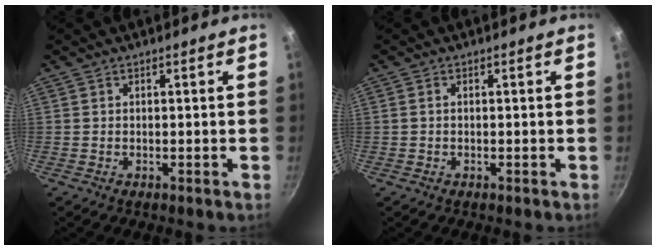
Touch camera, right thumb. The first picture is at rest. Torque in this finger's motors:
{"motor_torque": [0.17, -0.07, -0.17, 0.05, -0.02]}